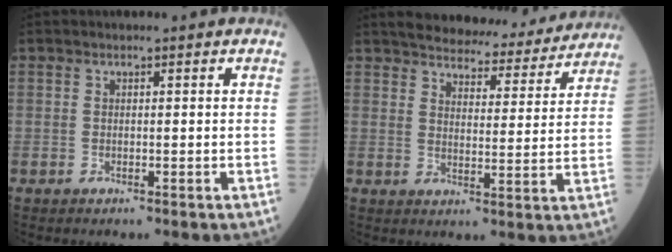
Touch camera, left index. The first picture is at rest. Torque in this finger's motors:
{"motor_torque": [0.83, -1.30, 0.18, 0.06]}